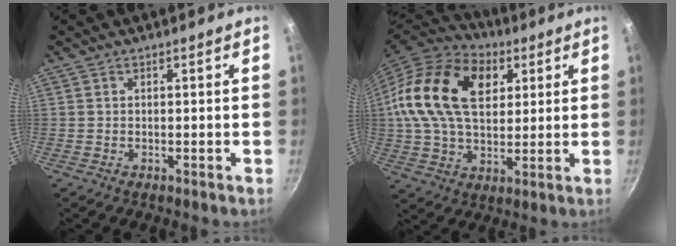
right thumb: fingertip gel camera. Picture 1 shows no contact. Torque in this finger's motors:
{"motor_torque": [1.32, 2.79, 0.59, -0.25, 0.46]}